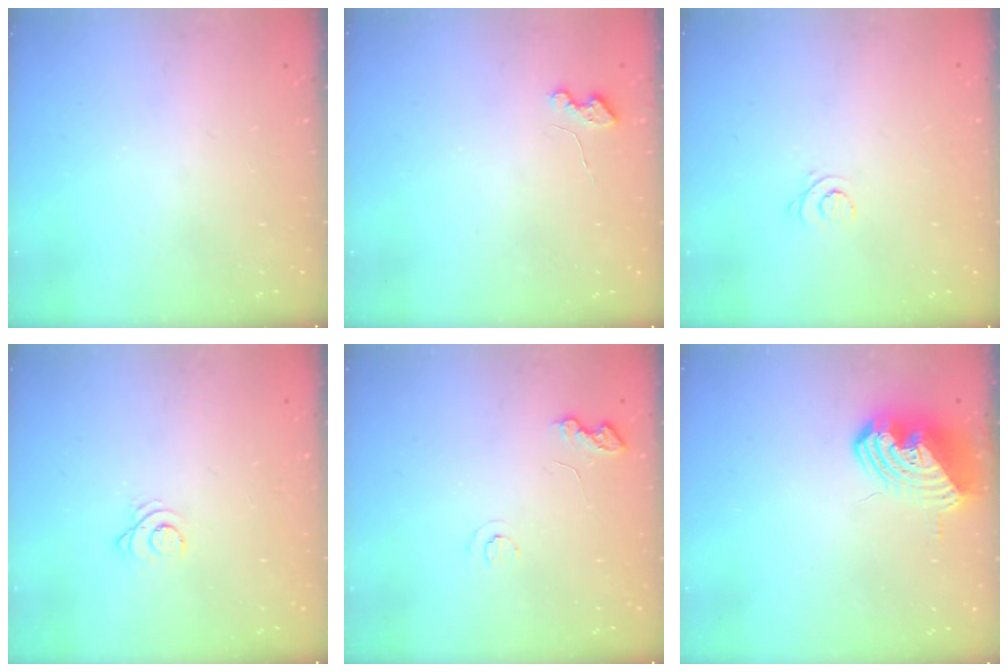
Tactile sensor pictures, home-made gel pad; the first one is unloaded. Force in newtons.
{"total": 3.6, "press": 3.5, "slide": 0.4}
{"total": 2.5, "press": 2.5, "slide": 0.3}
{"total": 2.4, "press": 2.4, "slide": 0.2}
{"total": 4.7, "press": 4.7, "slide": 0.5}
{"total": 11.2, "press": 11.1, "slide": 1.7}